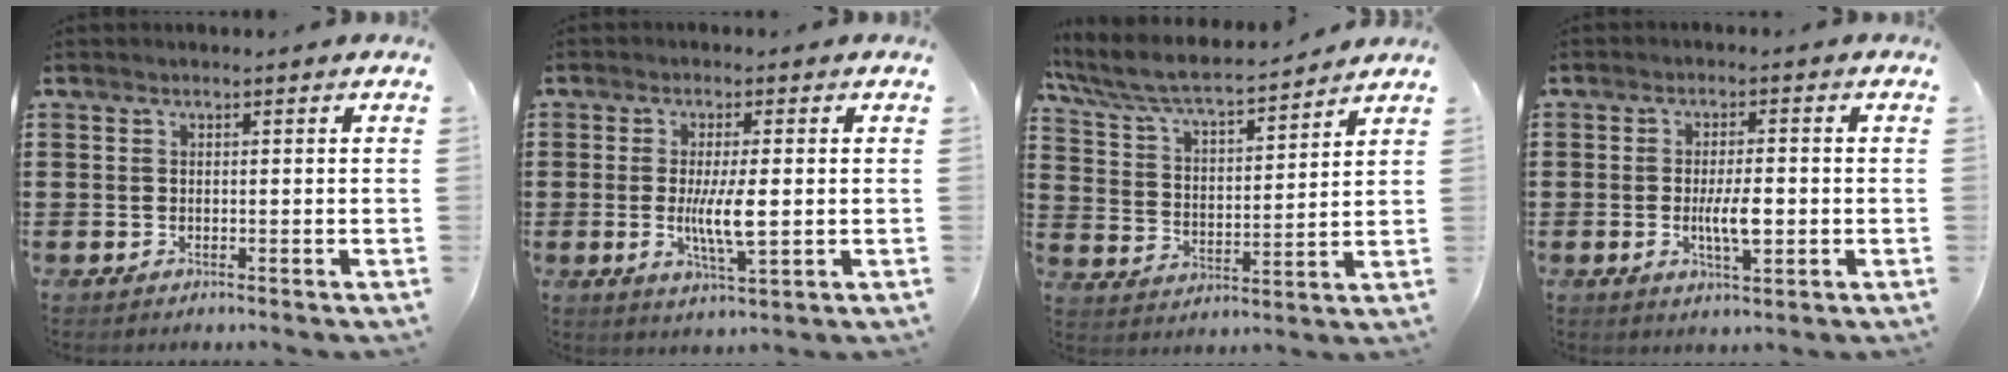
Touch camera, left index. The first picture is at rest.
{"total": 6.7, "force": [-0.4, 1.4, 6.6], "torque": [-0.135, -0.010, -0.013]}
{"total": 6.6, "force": [5.9, 0.9, 2.9], "torque": [-0.081, -0.037, 0.096]}
{"total": 5.5, "force": [-0.7, 1.8, 5.2], "torque": [-0.096, 0.001, -0.014]}